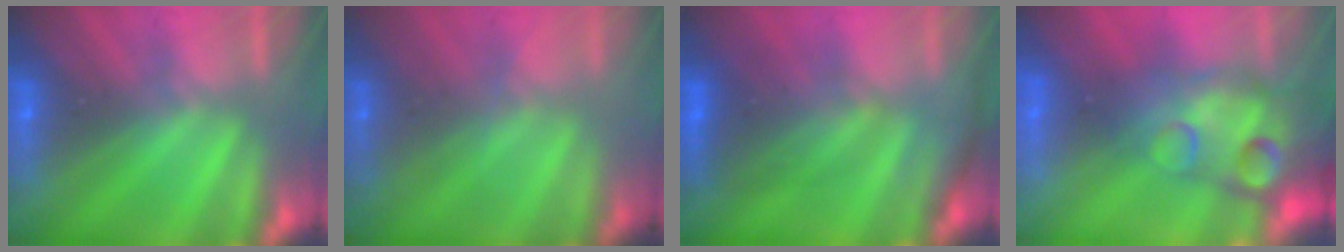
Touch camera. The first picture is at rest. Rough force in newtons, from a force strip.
{"total": 1.8}
{"total": 2.3}
{"total": 7.3}